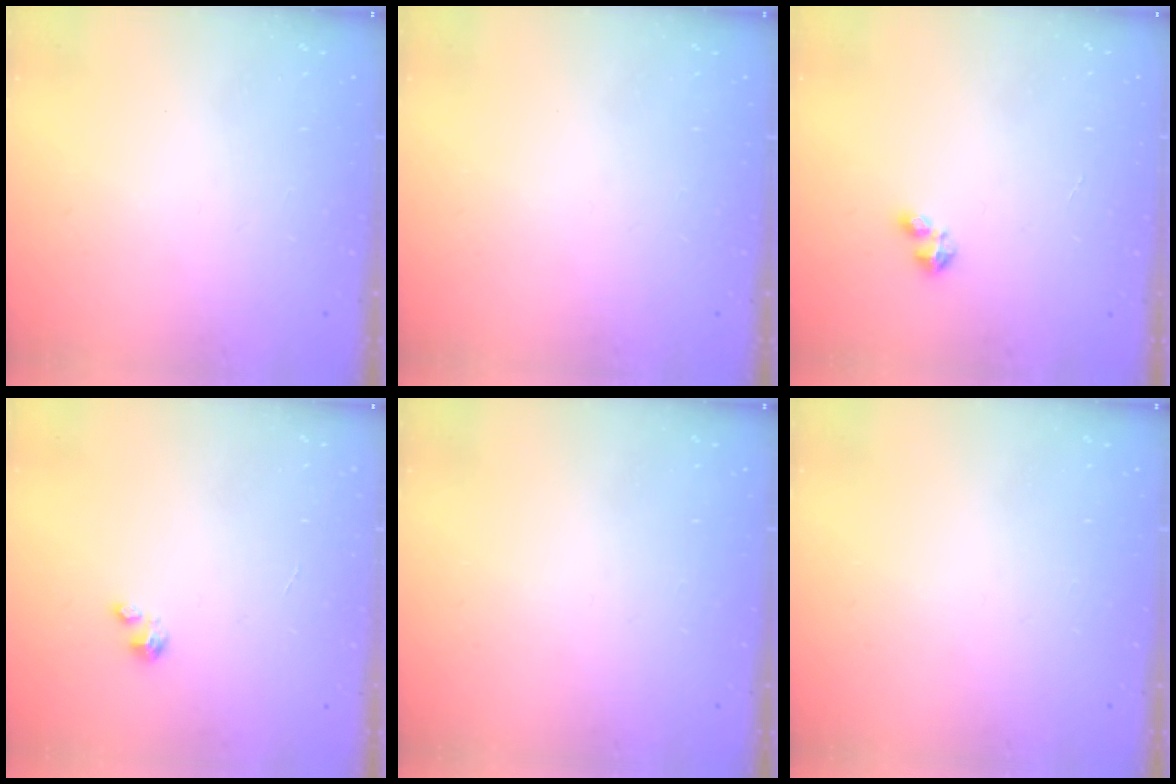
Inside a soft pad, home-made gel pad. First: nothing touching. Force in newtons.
{"total": 0.0}
{"total": 2.4, "press": 2.4, "slide": 0.4}
{"total": 0.6, "press": 0.6, "slide": 0.3}
{"total": 0.0}
{"total": 0.0}